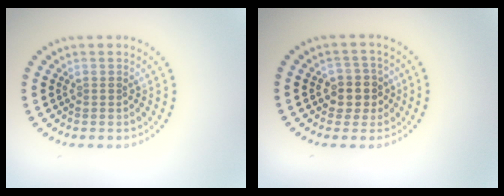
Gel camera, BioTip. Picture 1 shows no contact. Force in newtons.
{"total": 2.9, "press": 2.6, "slide": 1.2}